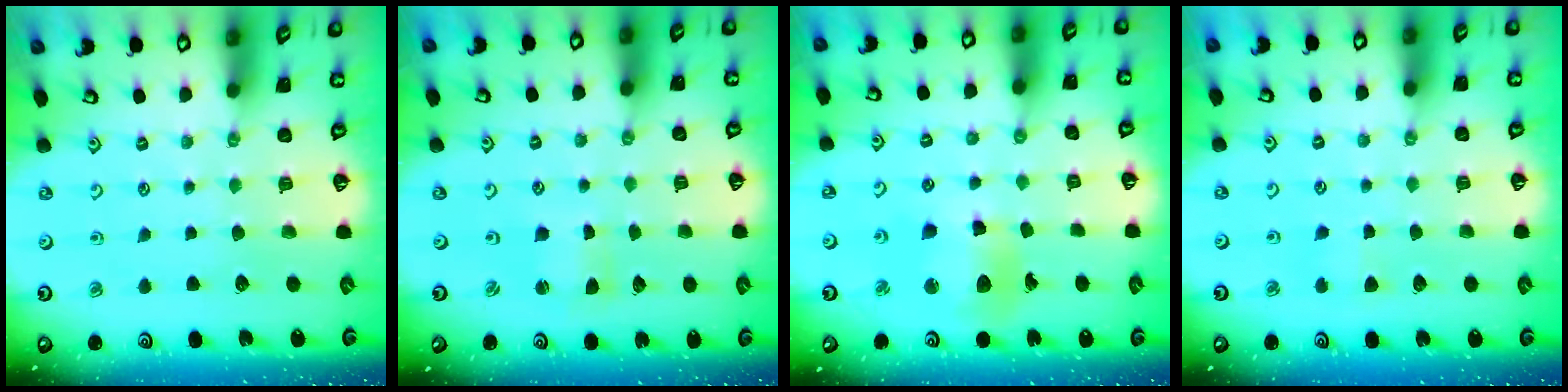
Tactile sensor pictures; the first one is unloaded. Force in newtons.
{"total": 1.7, "press": 1.6, "slide": 0.4}
{"total": 11.8, "press": 11.8, "slide": 1.3}
{"total": 2.8, "press": 2.7, "slide": 0.7}